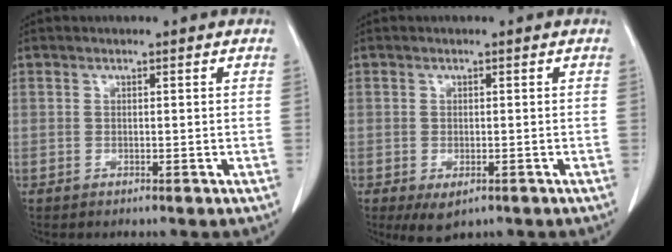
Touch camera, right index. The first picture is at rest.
{"total": 3.7, "force": [-1.9, 1.9, 2.5], "torque": [-0.042, -0.009, -0.021]}